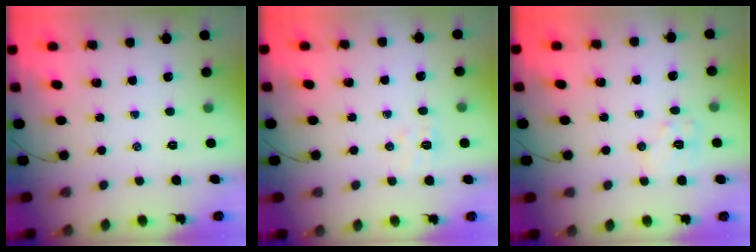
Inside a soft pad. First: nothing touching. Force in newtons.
{"total": 5.5, "press": 5.4, "slide": 1.0}
{"total": 7.1, "press": 7.1, "slide": 0.6}